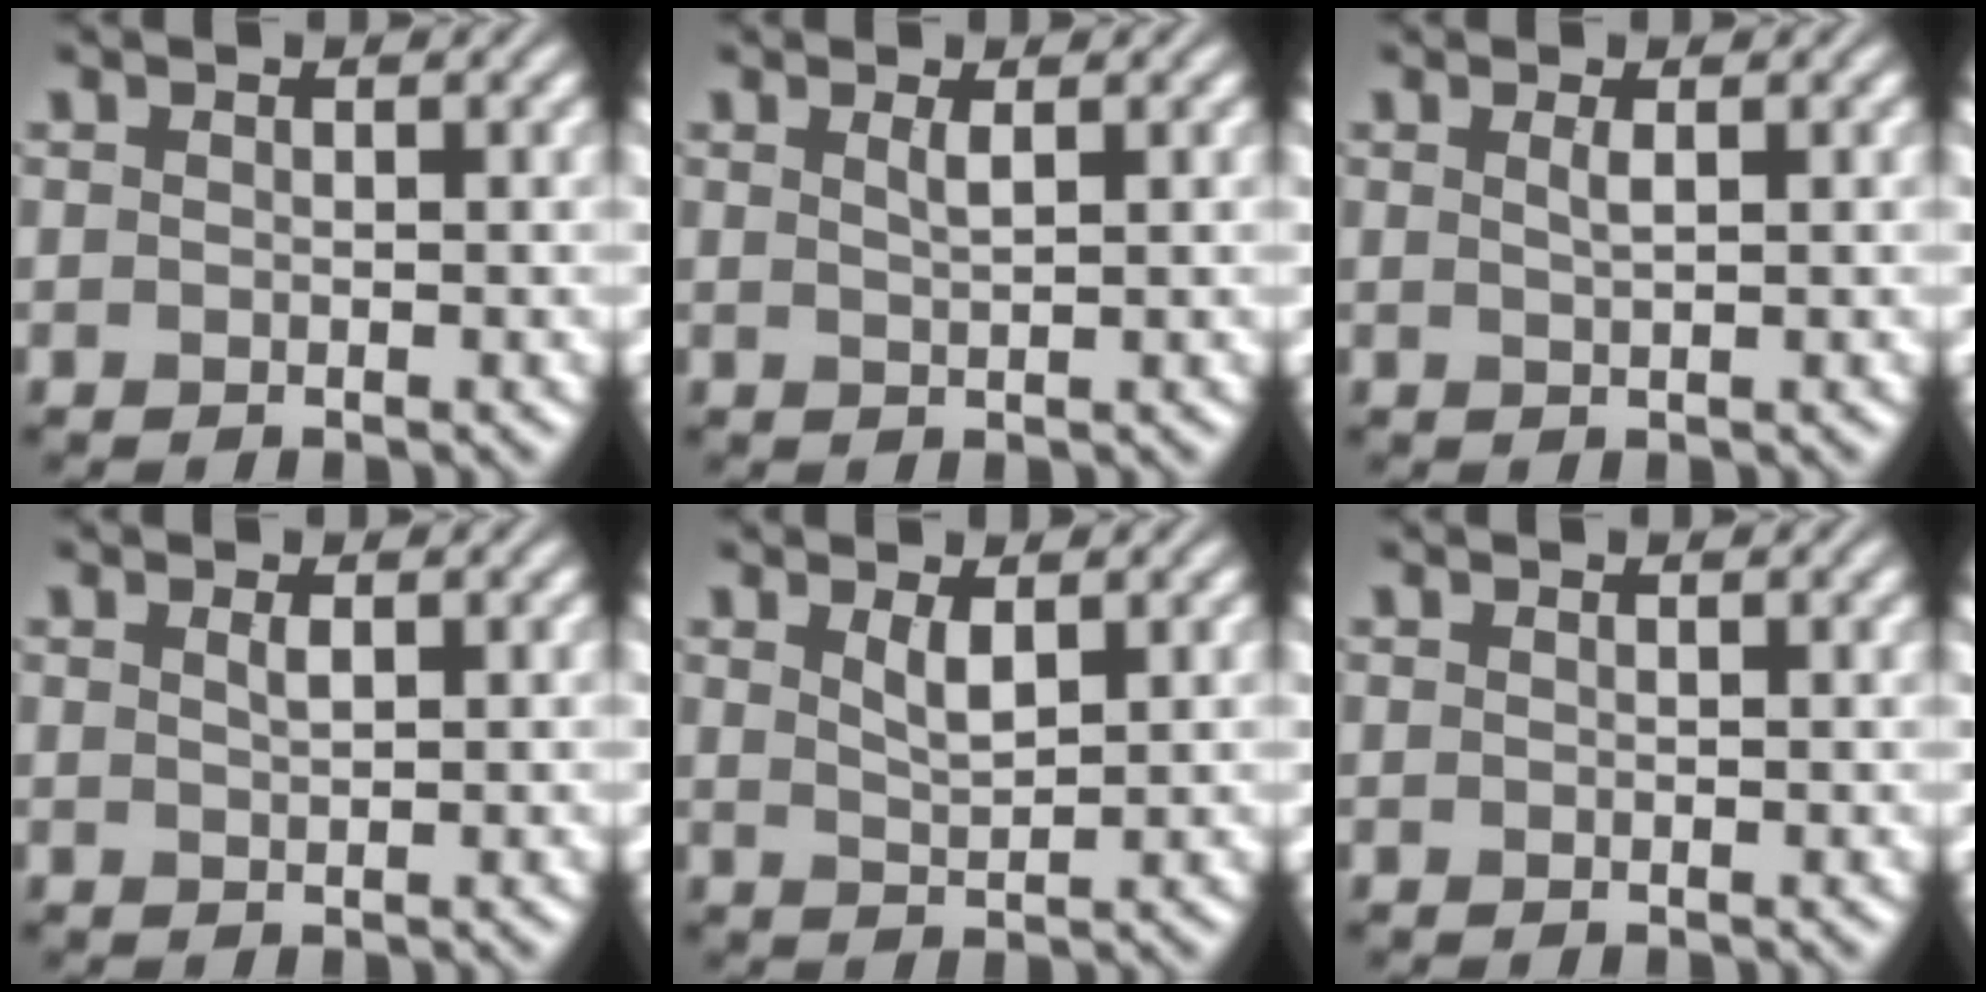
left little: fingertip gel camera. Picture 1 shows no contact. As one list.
[{"total": 1.1, "force": [0.6, 0.3, 1.0], "torque": [-0.012, 0.001, 0.008]}, {"total": 1.1, "force": [0.4, 0.3, 1.0], "torque": [-0.014, 0.003, 0.006]}, {"total": 0.8, "force": [0.4, 0.2, 0.7], "torque": [-0.012, 0.001, 0.008]}, {"total": 1.8, "force": [1.0, 0.4, 1.4], "torque": [-0.029, -0.003, 0.021]}, {"total": 0.7, "force": [0.4, 0.2, 0.6], "torque": [-0.005, 0.005, 0.004]}]